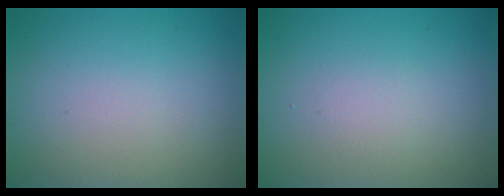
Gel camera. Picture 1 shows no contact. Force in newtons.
{"total": 1.2, "press": 1.2, "slide": 0.1}